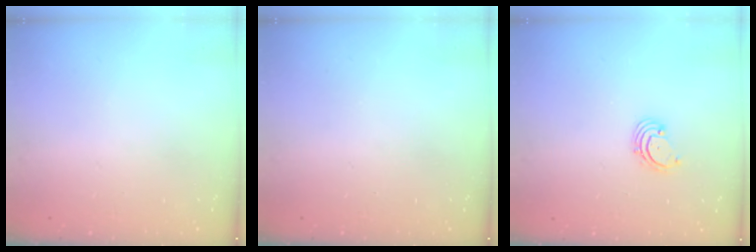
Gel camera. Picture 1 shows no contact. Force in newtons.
{"total": 0.0}
{"total": 1.9, "press": 1.8, "slide": 0.2}